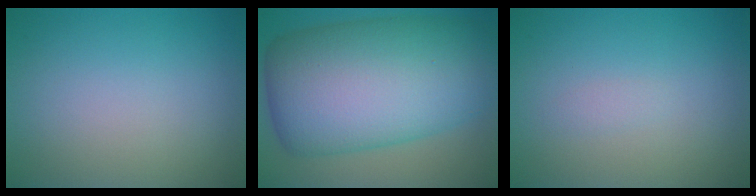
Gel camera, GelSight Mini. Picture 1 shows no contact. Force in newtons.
{"total": 15.1, "press": 15.1, "slide": 0.2}
{"total": 0.5, "press": 0.5, "slide": 0.0}